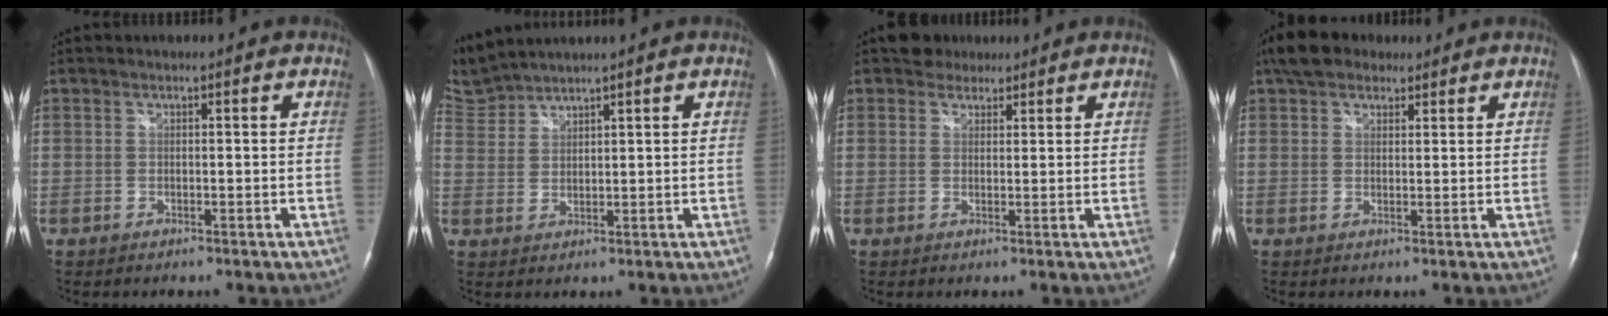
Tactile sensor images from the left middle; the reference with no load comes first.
{"total": 5.5, "force": [5.5, -0.3, 0.3], "torque": [-0.028, 0.017, 0.122]}
{"total": 2.8, "force": [2.3, 1.7, 0.0], "torque": [0.003, 0.010, 0.034]}
{"total": 6.9, "force": [5.2, 3.5, 2.9], "torque": [-0.054, 0.029, 0.095]}